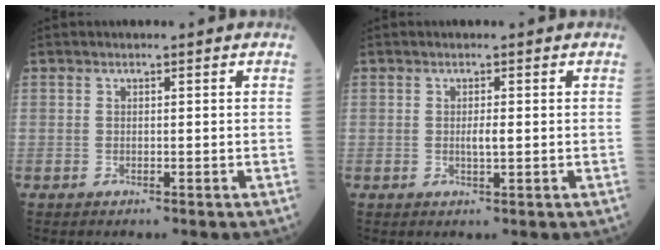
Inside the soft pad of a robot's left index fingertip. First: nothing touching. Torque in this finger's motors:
{"motor_torque": [0.12, 0.45, 0.06, 0.01]}